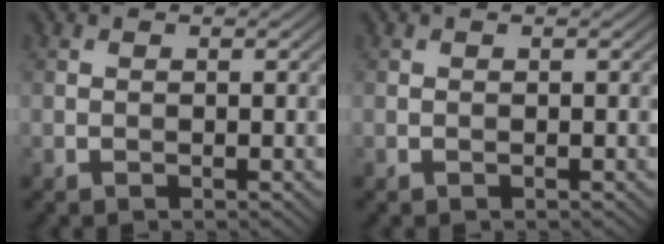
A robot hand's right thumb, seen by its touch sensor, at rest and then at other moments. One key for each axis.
{"total": 0.0}